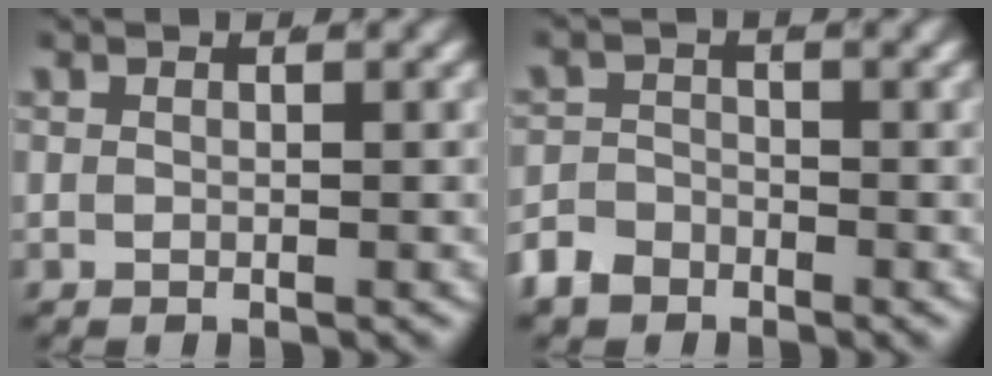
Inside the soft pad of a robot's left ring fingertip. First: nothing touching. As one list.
[{"total": 2.9, "force": [-2.3, 1.7, 0.5], "torque": [-0.006, -0.011, -0.039]}]